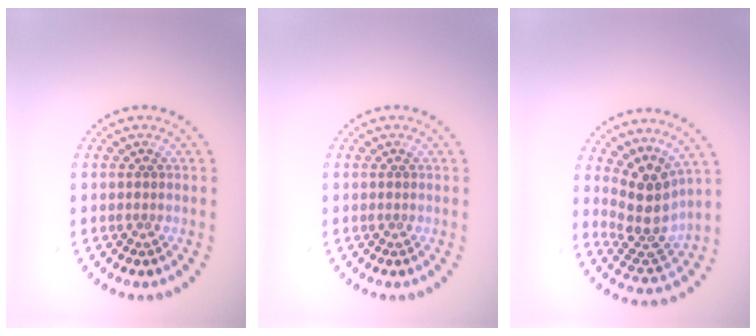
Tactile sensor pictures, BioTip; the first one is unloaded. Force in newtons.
{"total": 0.0}
{"total": 4.4, "press": 3.3, "slide": 2.9}